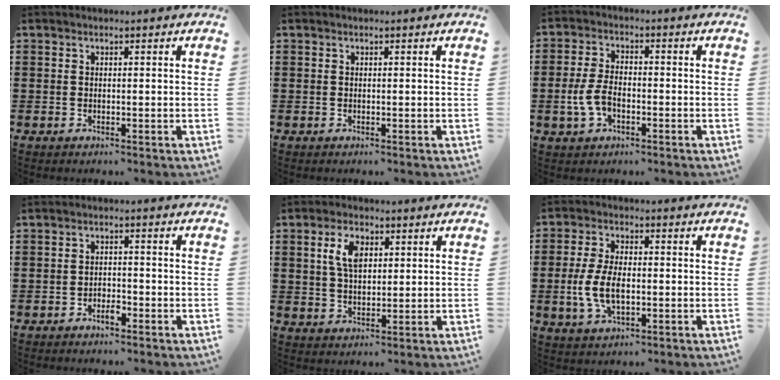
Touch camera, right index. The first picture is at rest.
{"total": 0.0}
{"total": 5.2, "force": [-1.5, 2.9, 4.0], "torque": [-0.098, -0.002, -0.033]}
{"total": 1.9, "force": [-1.5, 0.7, 0.9], "torque": [-0.022, 0.000, -0.029]}
{"total": 5.4, "force": [1.8, 2.9, 4.2], "torque": [-0.092, 0.013, 0.030]}
{"total": 7.0, "force": [-1.0, 3.6, 5.9], "torque": [-0.139, -0.002, -0.025]}